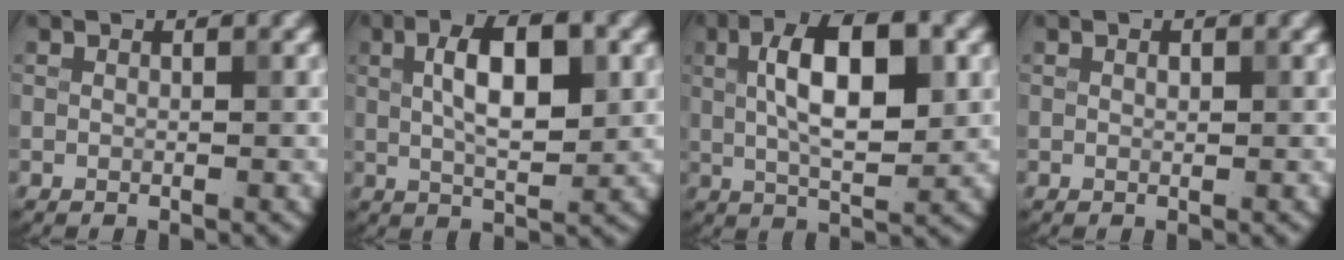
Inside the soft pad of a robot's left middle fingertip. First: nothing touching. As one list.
[{"total": 6.4, "force": [1.2, 2.3, 5.9], "torque": [-0.103, 0.010, 0.020]}, {"total": 8.3, "force": [1.3, 3.2, 7.6], "torque": [-0.129, 0.010, 0.020]}, {"total": 0.6, "force": [0.1, 0.4, 0.5], "torque": [-0.015, 0.002, 0.001]}]